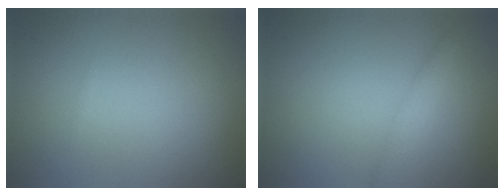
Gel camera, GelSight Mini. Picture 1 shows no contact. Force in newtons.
{"total": 1.6, "press": 1.6, "slide": 0.1}